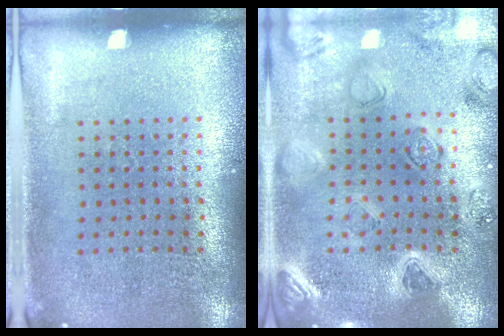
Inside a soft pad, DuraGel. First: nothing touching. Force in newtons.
{"total": 2.2, "press": 2.2, "slide": 0.2}